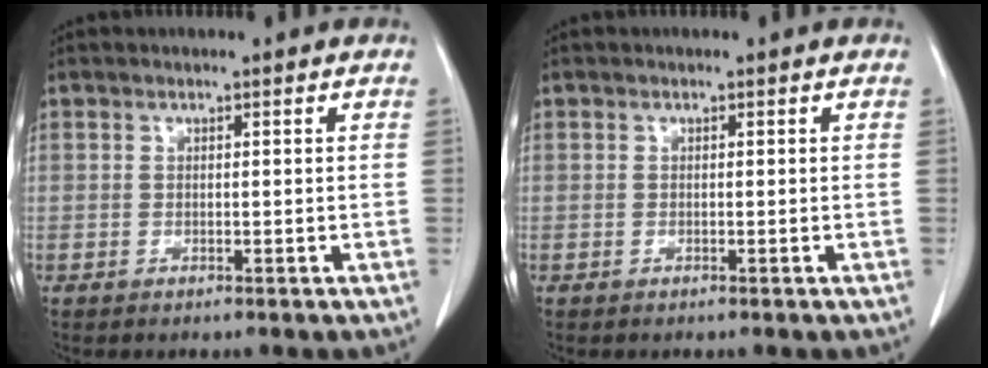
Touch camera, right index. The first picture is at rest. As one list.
[{"total": 0.0}]